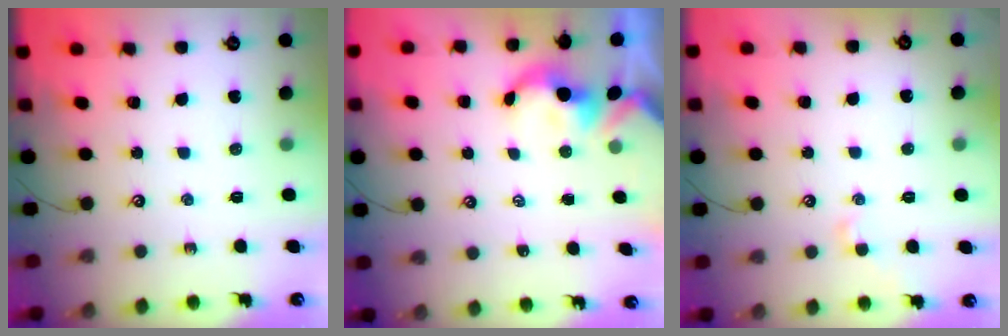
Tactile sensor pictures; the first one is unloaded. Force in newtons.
{"total": 1.7, "press": 1.7, "slide": 0.2}
{"total": 0.6, "press": 0.3, "slide": 0.5}